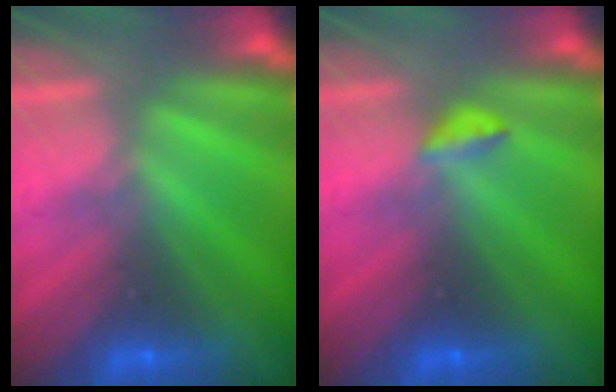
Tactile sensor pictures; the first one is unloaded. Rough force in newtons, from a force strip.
{"total": 2.8}